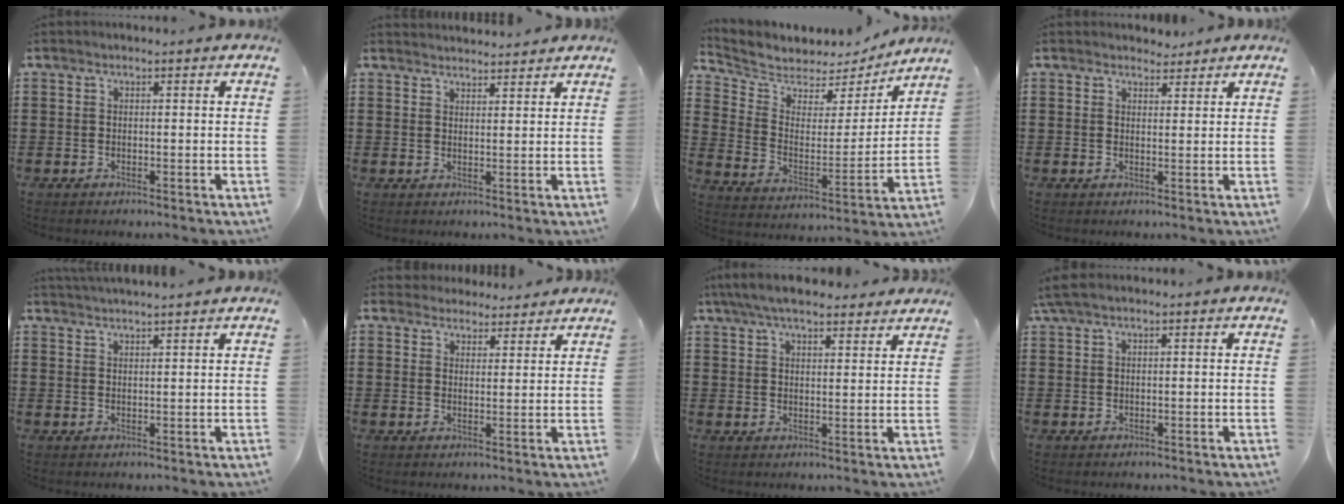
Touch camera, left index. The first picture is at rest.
{"total": 2.2, "force": [2.2, 0.1, -0.2], "torque": [-0.002, -0.003, 0.042]}
{"total": 5.1, "force": [4.6, 2.2, -0.1], "torque": [-0.041, -0.040, 0.075]}
{"total": 2.3, "force": [2.2, 0.9, 0.1], "torque": [-0.001, -0.003, 0.040]}
{"total": 1.9, "force": [1.8, -0.4, 0.2], "torque": [-0.008, -0.001, 0.035]}
{"total": 3.5, "force": [3.3, 1.1, -0.1], "torque": [-0.011, -0.005, 0.063]}
{"total": 6.1, "force": [5.3, 1.1, 2.6], "torque": [-0.065, -0.008, 0.100]}
{"total": 1.6, "force": [0.8, 0.2, 1.3], "torque": [-0.027, 0.001, 0.016]}